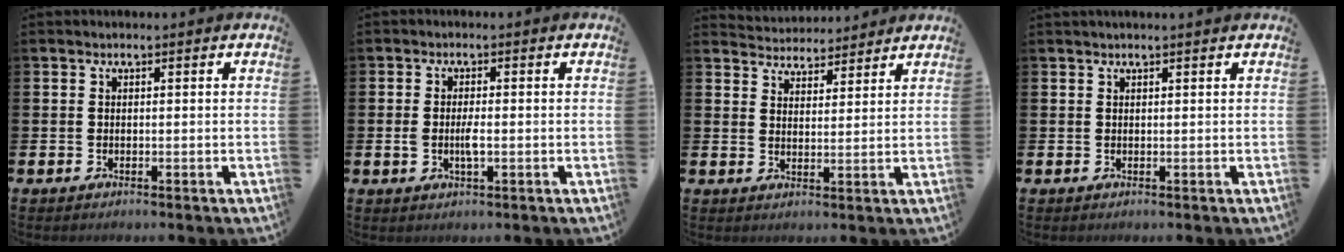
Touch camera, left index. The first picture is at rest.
{"total": 2.4, "force": [-0.3, 0.9, 2.2], "torque": [-0.034, -0.002, -0.007]}
{"total": 4.2, "force": [4.1, 0.9, -0.5], "torque": [-0.005, -0.028, 0.075]}
{"total": 0.7, "force": [0.6, -0.1, 0.2], "torque": [-0.002, -0.001, 0.011]}